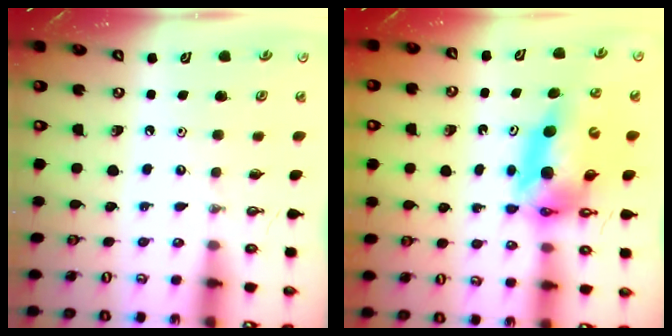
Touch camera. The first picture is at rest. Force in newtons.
{"total": 12.8, "press": 12.7, "slide": 1.2}